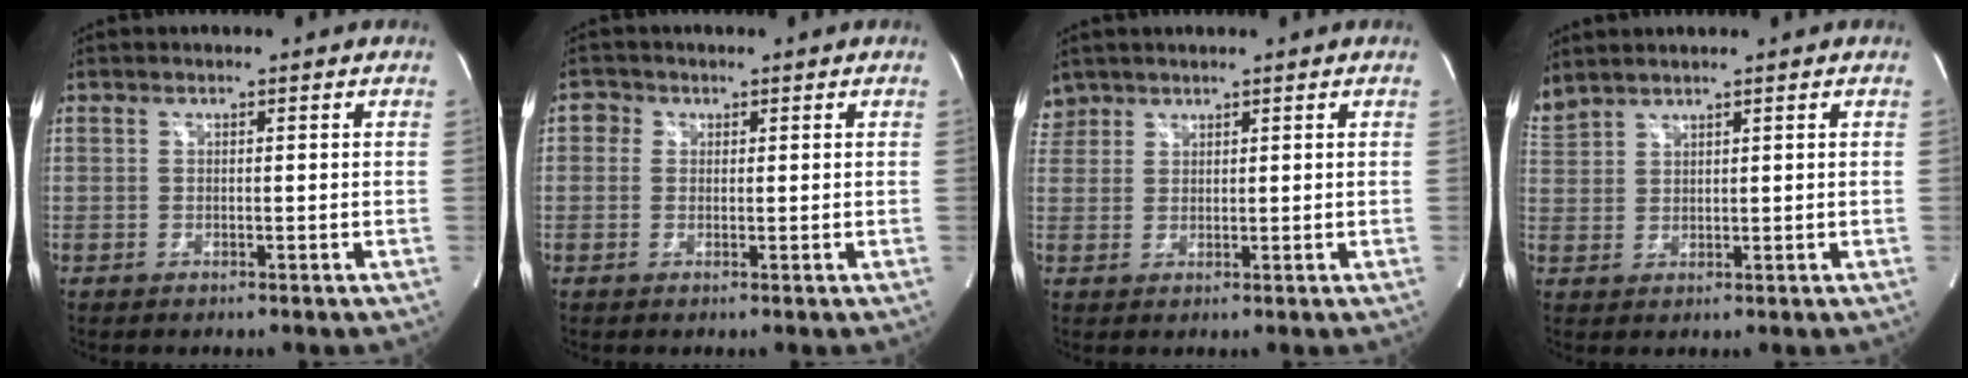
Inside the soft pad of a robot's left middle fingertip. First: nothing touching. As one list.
[{"total": 1.8, "force": [0.6, 1.6, 0.5], "torque": [0.000, 0.004, 0.004]}, {"total": 2.7, "force": [2.3, 1.4, -0.3], "torque": [0.010, 0.012, 0.046]}, {"total": 4.0, "force": [3.9, 0.1, 1.1], "torque": [-0.047, 0.021, 0.092]}]